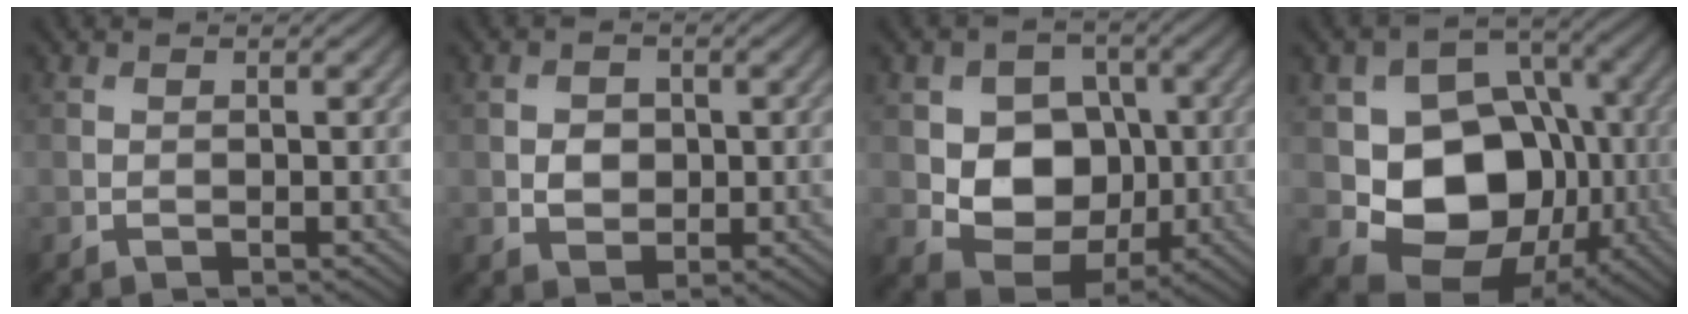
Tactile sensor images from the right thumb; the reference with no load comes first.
{"total": 2.7, "force": [0.0, 2.3, 1.4], "torque": [-0.029, -0.002, -0.005]}
{"total": 8.6, "force": [-0.1, 7.0, 5.0], "torque": [-0.106, -0.012, -0.011]}
{"total": 13.4, "force": [-1.6, 10.4, 8.3], "torque": [-0.132, -0.021, -0.027]}